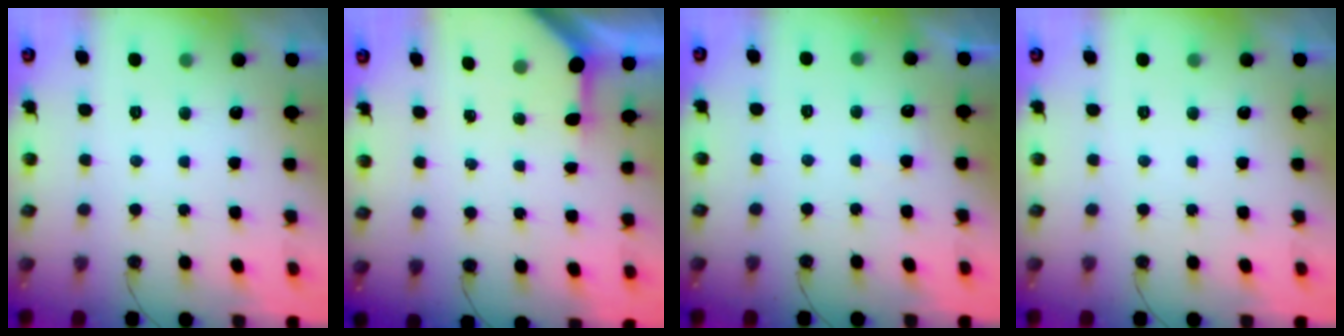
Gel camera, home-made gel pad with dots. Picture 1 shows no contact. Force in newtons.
{"total": 3.0, "press": 3.0, "slide": 0.3}
{"total": 3.2, "press": 3.2, "slide": 0.4}
{"total": 0.0}